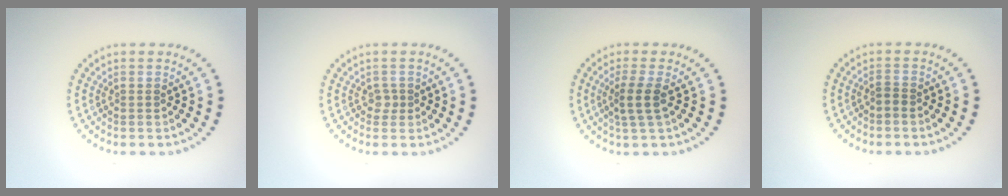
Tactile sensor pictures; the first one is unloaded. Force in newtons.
{"total": 0.9, "press": 0.6, "slide": 0.6}
{"total": 2.3, "press": 1.8, "slide": 1.3}
{"total": 0.8, "press": 0.5, "slide": 0.7}